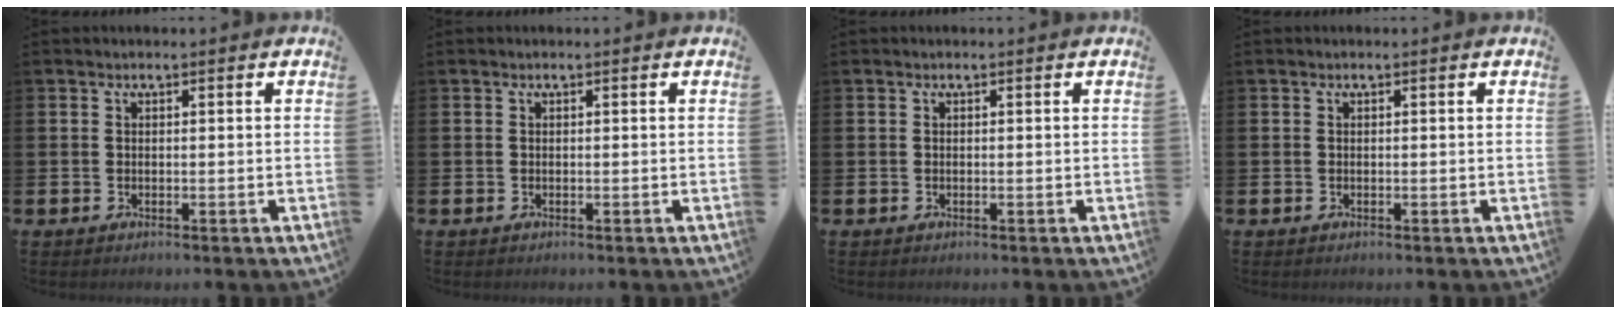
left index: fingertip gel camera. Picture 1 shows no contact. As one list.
[{"total": 0.0}, {"total": 0.0}, {"total": 0.0}]